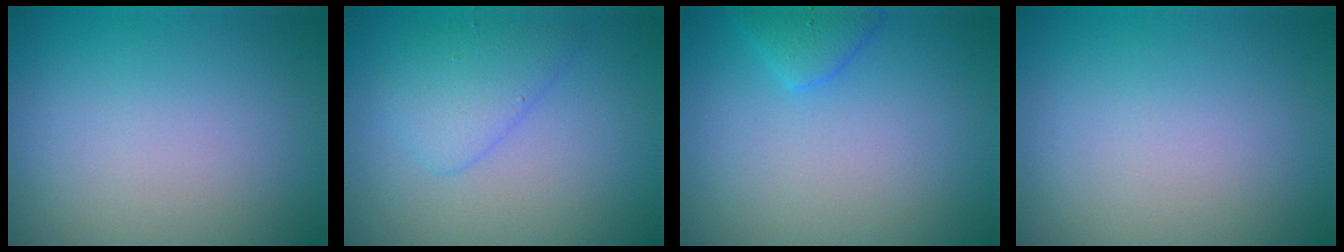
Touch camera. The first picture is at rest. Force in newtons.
{"total": 2.7, "press": 2.7, "slide": 0.3}
{"total": 2.1, "press": 2.1, "slide": 0.1}
{"total": 0.0}